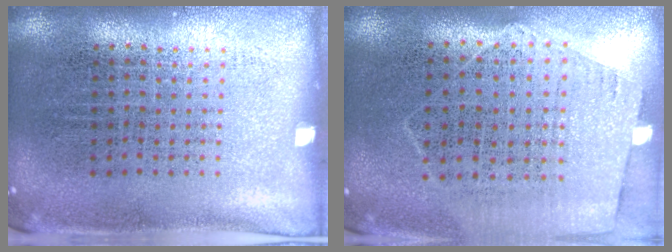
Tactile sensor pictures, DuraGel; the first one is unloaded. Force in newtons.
{"total": 1.2, "press": 1.1, "slide": 0.6}